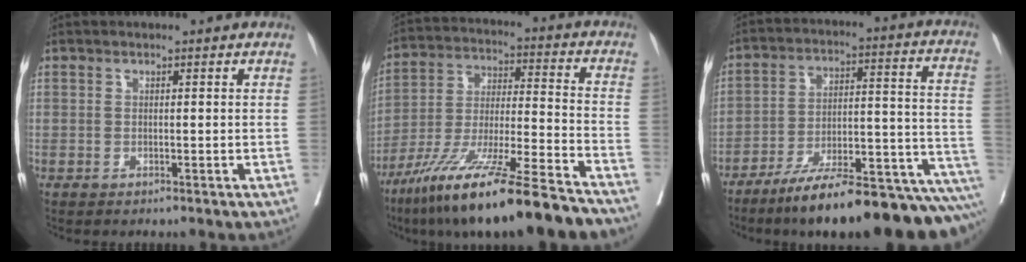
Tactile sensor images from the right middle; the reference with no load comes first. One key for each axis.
{"total": 20.8, "fx": -15.4, "fy": 0.7, "fz": 14.1, "tx": -0.240, "ty": -0.041, "tz": -0.268}
{"total": 23.7, "fx": -18.9, "fy": 3.5, "fz": 13.9, "tx": -0.125, "ty": 0.032, "tz": -0.276}